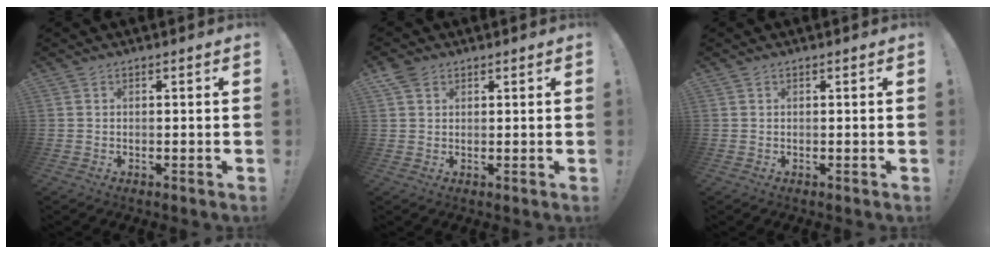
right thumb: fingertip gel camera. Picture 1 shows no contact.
{"total": 3.6, "force": [2.2, 2.4, 1.6], "torque": [-0.027, -0.005, 0.043]}
{"total": 0.0}